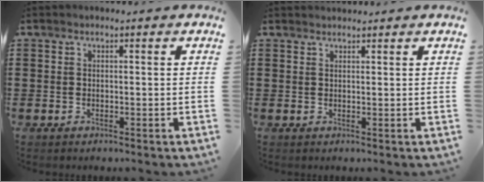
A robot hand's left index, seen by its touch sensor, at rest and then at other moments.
{"total": 1.0, "force": [1.0, 0.1, 0.1], "torque": [-0.003, -0.001, 0.019]}